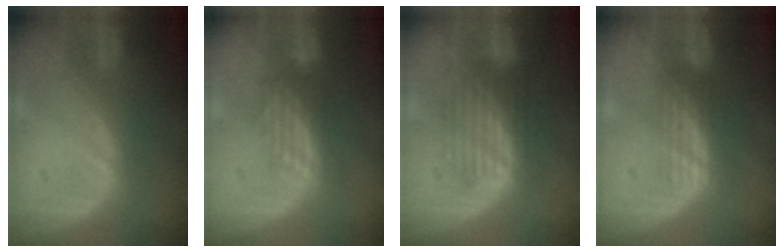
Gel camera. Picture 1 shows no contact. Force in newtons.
{"total": 3.2, "press": 3.1, "slide": 0.7}
{"total": 6.3, "press": 6.3, "slide": 0.6}
{"total": 3.1, "press": 2.6, "slide": 1.5}